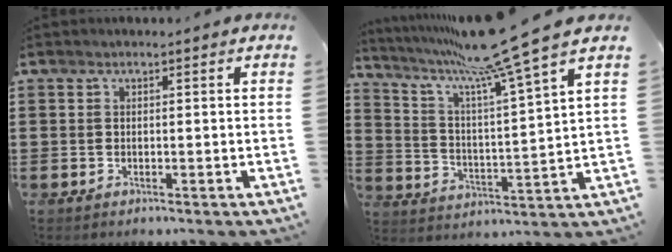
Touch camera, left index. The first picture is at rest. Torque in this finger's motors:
{"motor_torque": [1.11, -1.03, 0.36, 0.21]}